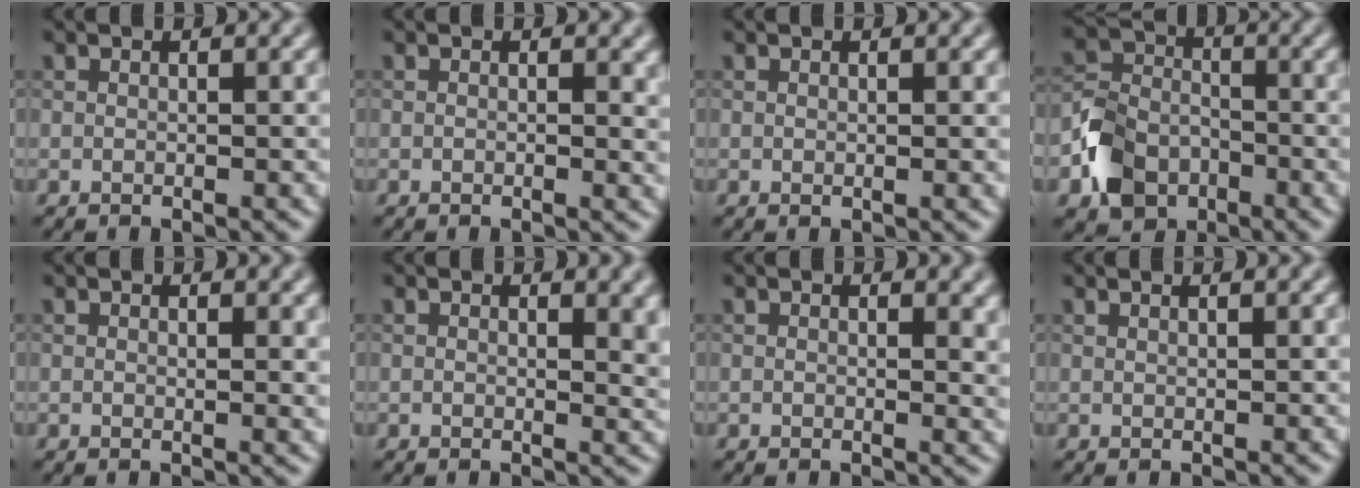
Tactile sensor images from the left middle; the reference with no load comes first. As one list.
[{"total": 1.4, "force": [0.0, 0.5, 1.3], "torque": [-0.015, -0.005, -0.001]}, {"total": 0.5, "force": [0.1, 0.1, 0.5], "torque": [-0.004, -0.001, 0.002]}, {"total": 5.2, "force": [-2.5, 4.1, 2.0], "torque": [-0.039, 0.001, -0.058]}, {"total": 1.1, "force": [0.3, 0.2, 1.0], "torque": [-0.012, -0.004, 0.004]}, {"total": 2.8, "force": [0.6, 1.2, 2.4], "torque": [-0.026, -0.003, 0.008]}, {"total": 2.1, "force": [0.4, 0.9, 1.8], "torque": [-0.020, -0.005, 0.007]}, {"total": 1.2, "force": [0.9, 0.4, 0.7], "torque": [-0.002, -0.005, 0.004]}]